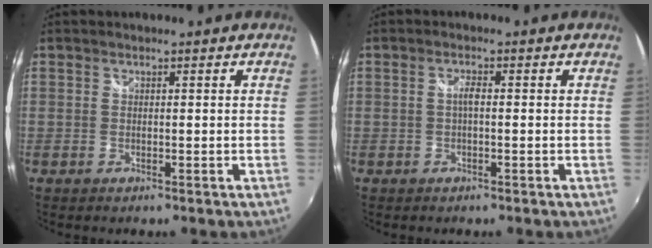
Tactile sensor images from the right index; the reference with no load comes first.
{"total": 1.5, "force": [-0.2, 0.4, 1.4], "torque": [-0.027, 0.006, -0.006]}